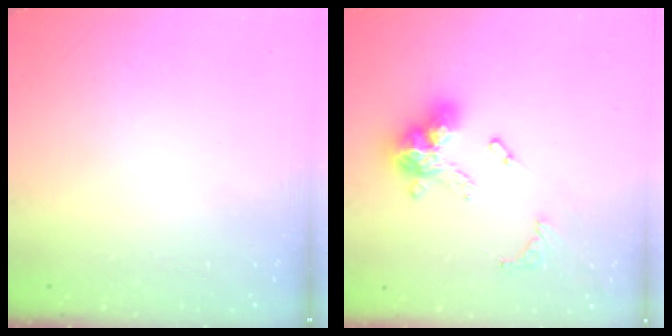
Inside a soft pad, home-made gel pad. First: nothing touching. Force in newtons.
{"total": 14.6, "press": 14.6, "slide": 1.6}